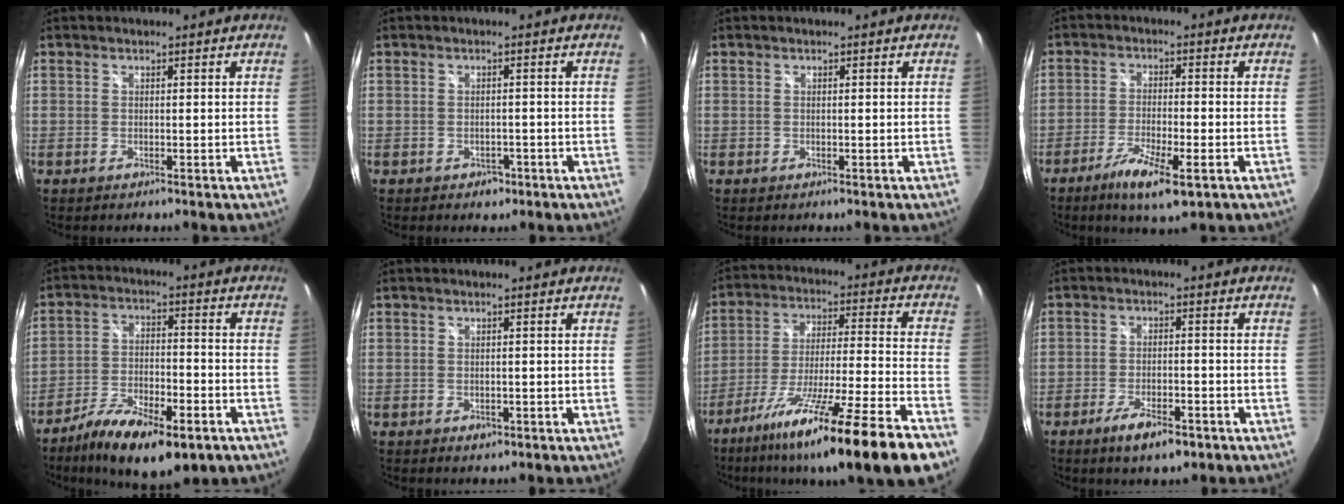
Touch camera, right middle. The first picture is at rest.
{"total": 2.5, "force": [-1.3, 1.9, 0.8], "torque": [-0.018, -0.002, -0.014]}
{"total": 0.0}
{"total": 8.6, "force": [-4.9, 1.8, 6.8], "torque": [-0.146, -0.020, -0.086]}
{"total": 16.5, "force": [-10.7, 6.0, 11.0], "torque": [-0.204, -0.030, -0.171]}
{"total": 1.6, "force": [-0.7, 1.2, 0.7], "torque": [-0.011, -0.004, -0.009]}
{"total": 22.6, "force": [-16.3, -0.8, 15.7], "torque": [-0.266, -0.065, -0.262]}
{"total": 6.8, "force": [-4.3, 2.3, 4.7], "torque": [-0.102, -0.010, -0.068]}